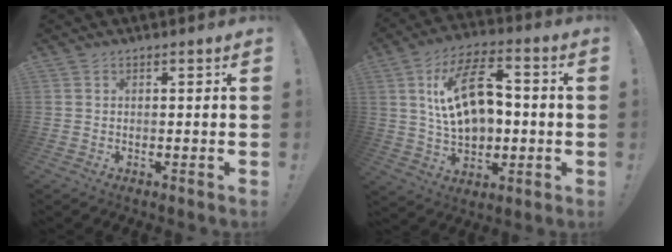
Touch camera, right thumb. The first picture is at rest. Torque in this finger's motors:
{"motor_torque": [1.92, 3.09, 0.19, 0.25, 0.16]}